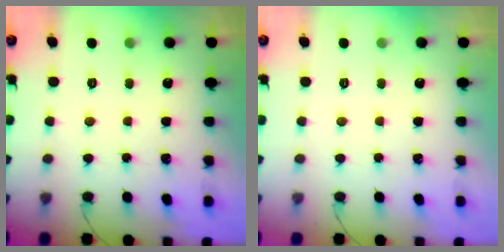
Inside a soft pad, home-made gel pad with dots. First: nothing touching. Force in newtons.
{"total": 0.0}